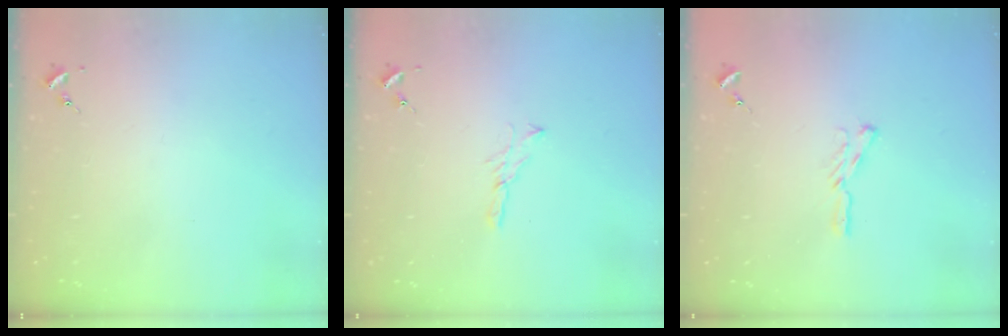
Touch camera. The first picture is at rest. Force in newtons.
{"total": 5.1, "press": 5.1, "slide": 0.1}
{"total": 5.8, "press": 5.7, "slide": 0.6}